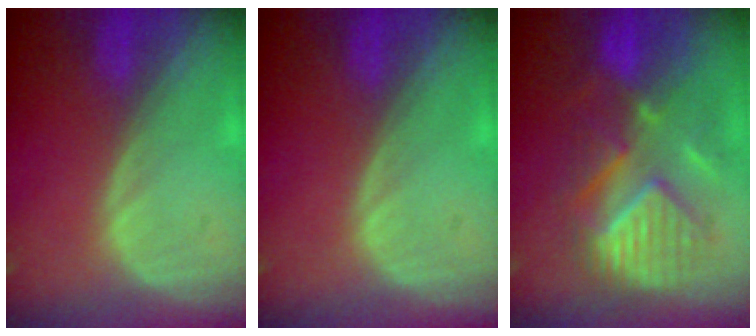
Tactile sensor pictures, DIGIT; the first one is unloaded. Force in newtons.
{"total": 0.0}
{"total": 9.8, "press": 9.3, "slide": 3.1}